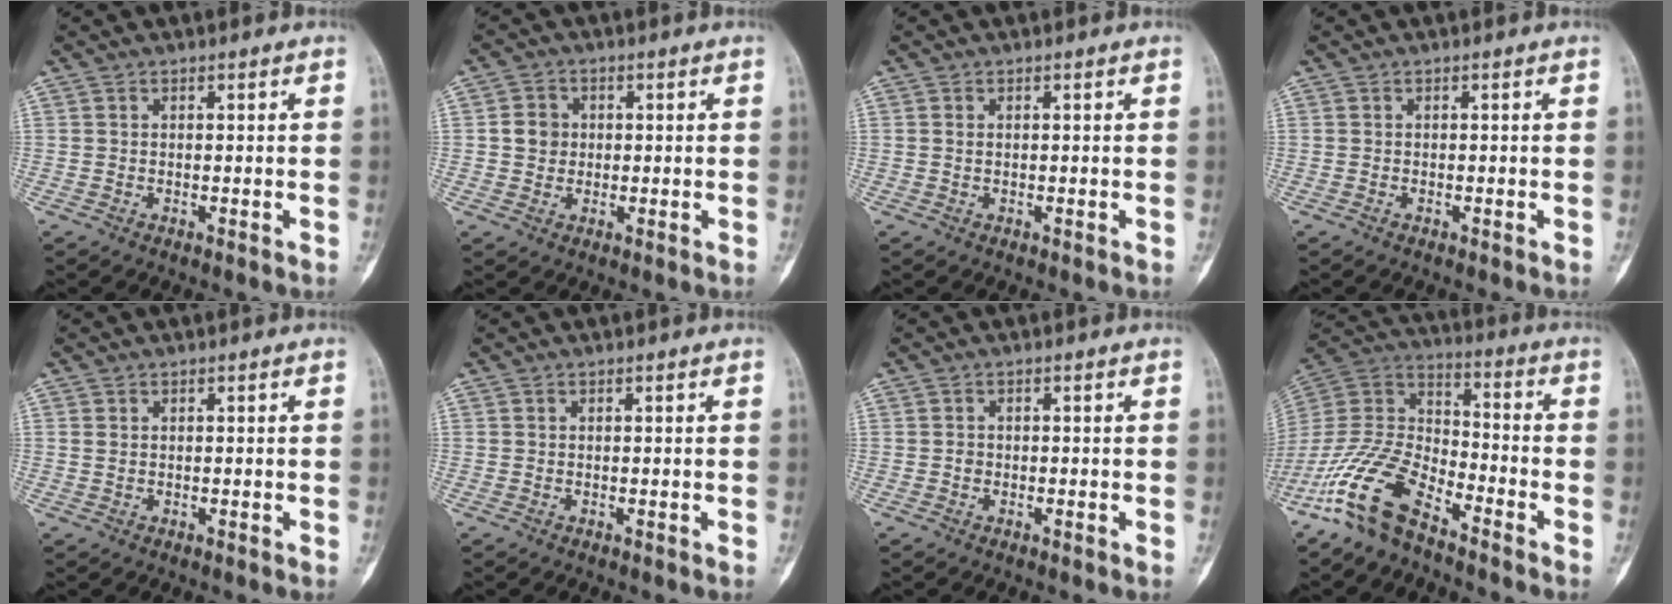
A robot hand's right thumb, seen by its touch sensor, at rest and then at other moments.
{"total": 4.2, "force": [0.4, 3.8, 1.7], "torque": [-0.009, 0.004, 0.003]}
{"total": 0.7, "force": [0.1, 0.5, 0.5], "torque": [-0.011, 0.002, 0.005]}
{"total": 0.0}
{"total": 0.7, "force": [0.1, 0.6, 0.5], "torque": [-0.009, 0.000, 0.003]}
{"total": 0.0}
{"total": 0.8, "force": [-0.3, 0.7, 0.4], "torque": [0.000, 0.004, -0.008]}
{"total": 15.8, "force": [-10.7, 6.6, 9.6], "torque": [-0.189, 0.067, -0.214]}